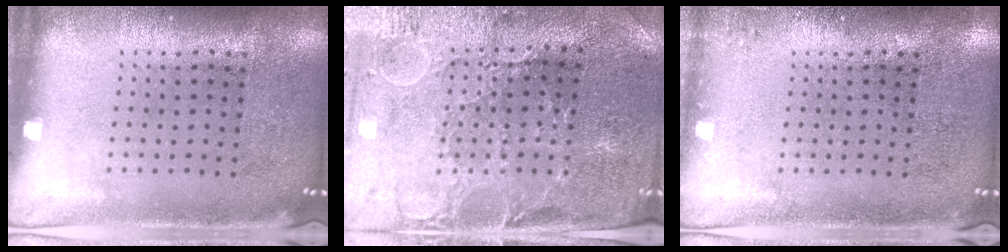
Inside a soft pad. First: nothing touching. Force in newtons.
{"total": 1.3, "press": 1.3, "slide": 0.4}
{"total": 0.8, "press": 0.8, "slide": 0.2}